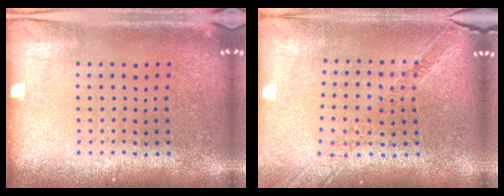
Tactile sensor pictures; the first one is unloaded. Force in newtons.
{"total": 1.1, "press": 1.1, "slide": 0.2}